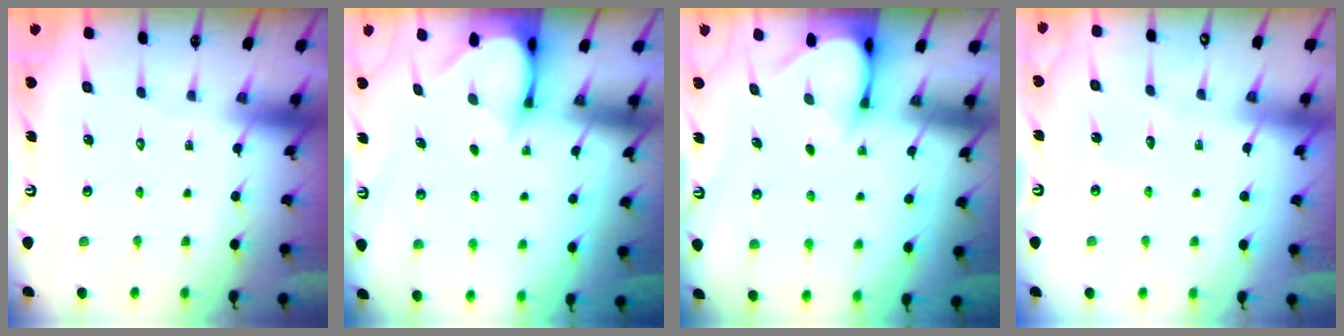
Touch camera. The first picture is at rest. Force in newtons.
{"total": 3.4, "press": 3.4, "slide": 0.2}
{"total": 3.4, "press": 3.4, "slide": 0.3}
{"total": 3.0, "press": 3.0, "slide": 0.3}